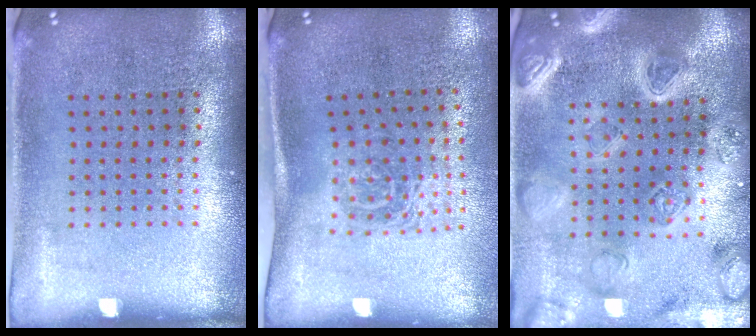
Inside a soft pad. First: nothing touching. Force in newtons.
{"total": 1.7, "press": 1.1, "slide": 1.3}
{"total": 4.3, "press": 3.8, "slide": 1.9}